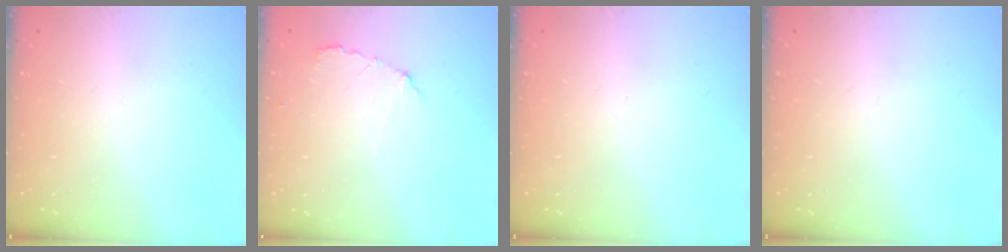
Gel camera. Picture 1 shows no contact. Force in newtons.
{"total": 6.0, "press": 6.0, "slide": 0.3}
{"total": 0.0}
{"total": 0.0}